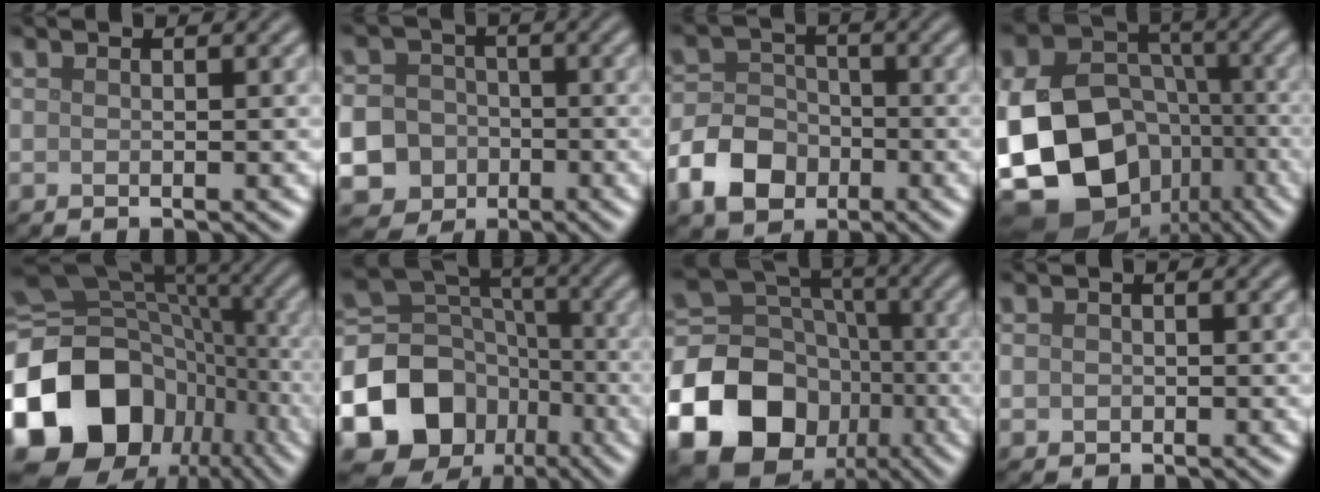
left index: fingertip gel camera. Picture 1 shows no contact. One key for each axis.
{"total": 16.7, "fx": -5.8, "fy": 15.2, "fz": 3.6, "tx": -0.117, "ty": -0.047, "tz": -0.133}
{"total": 5.8, "fx": -2.6, "fy": 4.4, "fz": 2.7, "tx": -0.056, "ty": 0.000, "tz": -0.061}
{"total": 16.3, "fx": -4.7, "fy": 12.6, "fz": 9.2, "tx": -0.202, "ty": -0.020, "tz": -0.077}
{"total": 20.2, "fx": -7.5, "fy": 15.7, "fz": 10.2, "tx": -0.223, "ty": -0.006, "tz": -0.126}
{"total": 13.6, "fx": -5.7, "fy": 11.1, "fz": 5.4, "tx": -0.132, "ty": 0.001, "tz": -0.105}
{"total": 21.0, "fx": -8.2, "fy": 17.5, "fz": 8.2, "tx": -0.184, "ty": -0.037, "tz": -0.151}
{"total": 0.9, "fx": -0.1, "fy": 0.8, "fz": 0.3, "tx": -0.001, "ty": -0.005, "tz": -0.003}